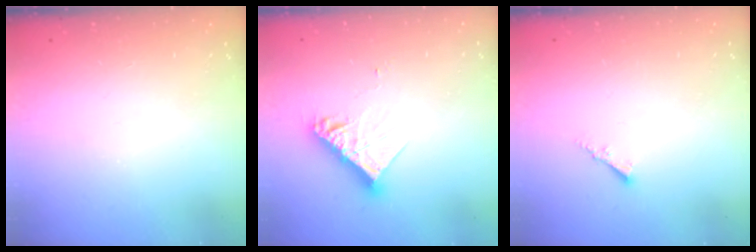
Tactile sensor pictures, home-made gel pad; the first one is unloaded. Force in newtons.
{"total": 12.1, "press": 12.0, "slide": 1.1}
{"total": 1.7, "press": 1.6, "slide": 0.4}